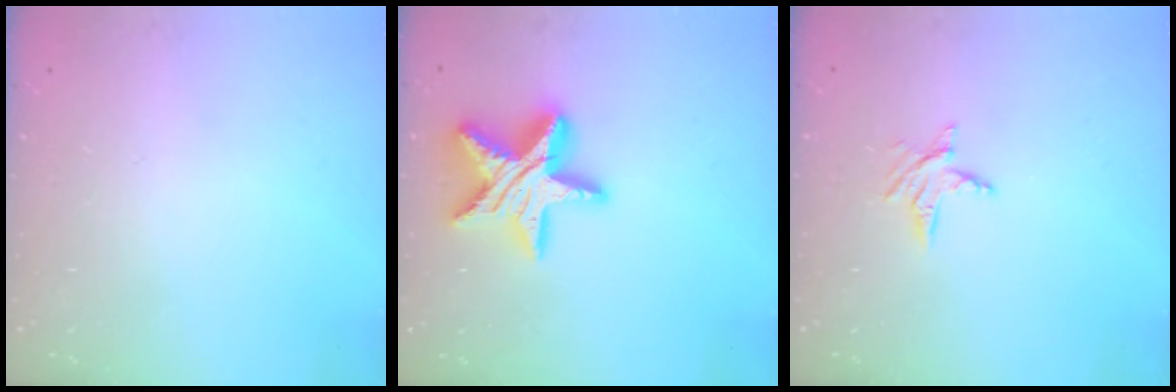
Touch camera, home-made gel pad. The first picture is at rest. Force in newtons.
{"total": 17.8, "press": 17.8, "slide": 1.2}
{"total": 5.9, "press": 5.9, "slide": 0.5}